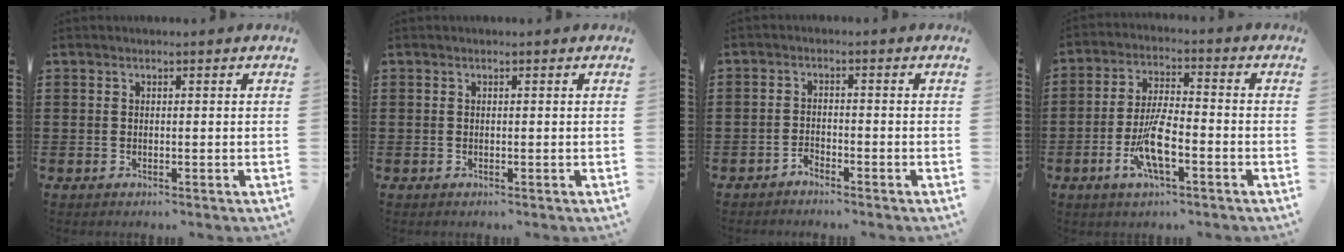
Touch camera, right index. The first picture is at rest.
{"total": 0.0}
{"total": 1.8, "force": [-1.7, 0.3, 0.2], "torque": [-0.010, 0.004, -0.036]}
{"total": 8.3, "force": [-3.4, 2.2, 7.2], "torque": [-0.155, -0.010, -0.066]}